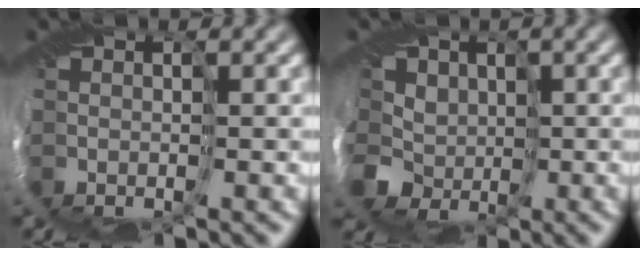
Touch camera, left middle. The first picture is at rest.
{"total": 6.0, "force": [0.0, 5.8, 1.7], "torque": [-0.049, 0.018, -0.041]}